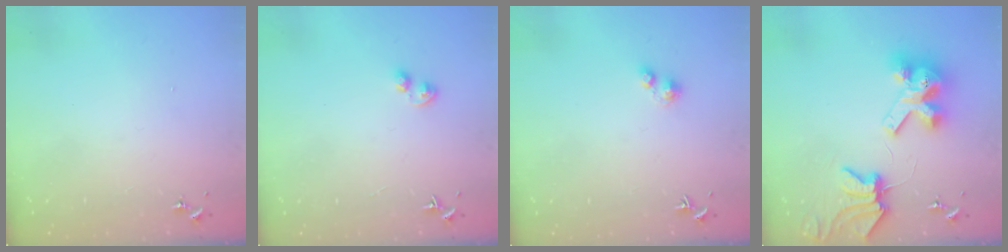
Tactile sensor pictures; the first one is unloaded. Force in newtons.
{"total": 3.3, "press": 3.2, "slide": 0.8}
{"total": 2.4, "press": 2.3, "slide": 0.3}
{"total": 12.4, "press": 12.2, "slide": 1.7}